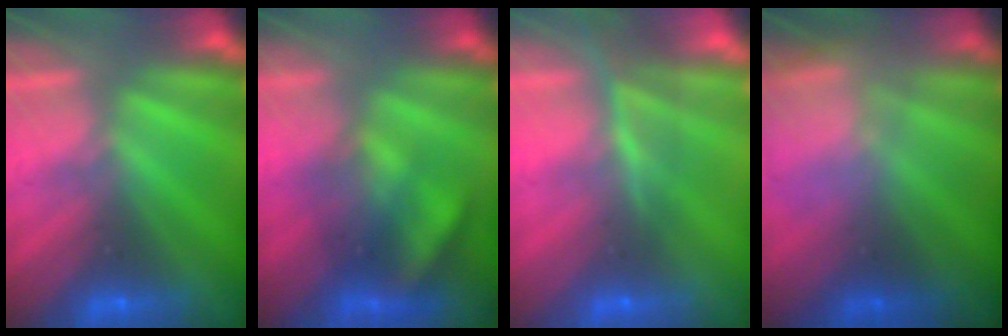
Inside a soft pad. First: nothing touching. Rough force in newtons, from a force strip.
{"total": 3.7}
{"total": 4.5}
{"total": 7.1}